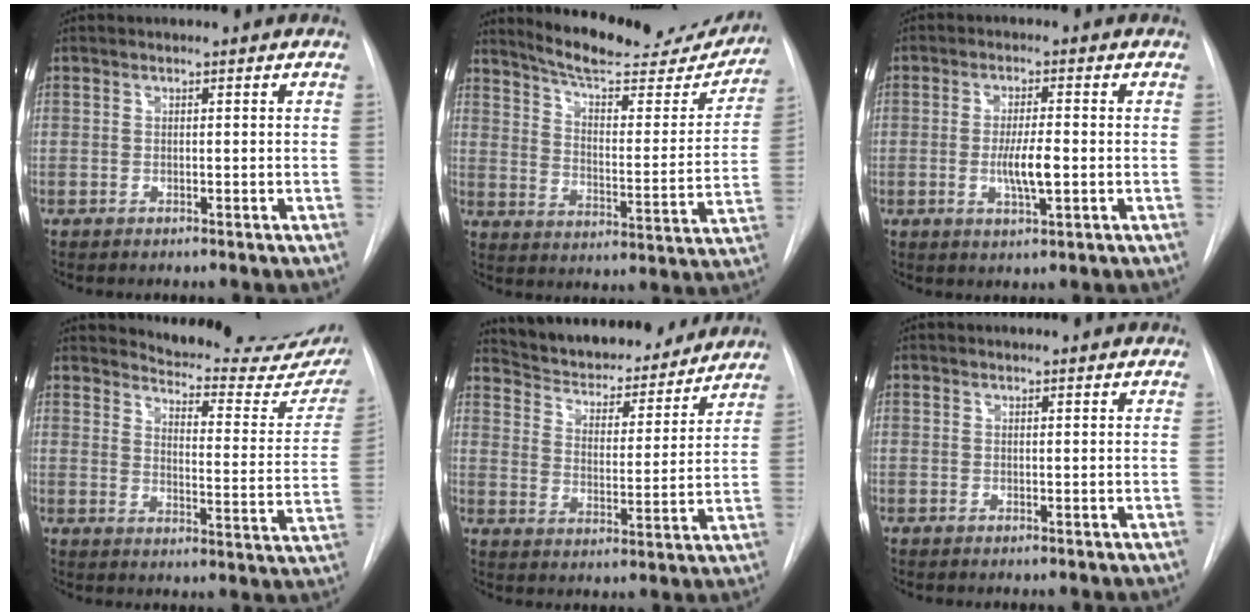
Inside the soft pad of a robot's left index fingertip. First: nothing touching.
{"total": 22.1, "force": [20.0, 4.6, 8.1], "torque": [-0.112, -0.037, 0.264]}
{"total": 5.1, "force": [-0.9, 0.7, 5.0], "torque": [-0.096, -0.008, -0.014]}
{"total": 19.9, "force": [18.8, 3.1, 5.7], "torque": [-0.063, -0.095, 0.213]}
{"total": 20.4, "force": [18.7, 5.0, 6.3], "torque": [-0.096, -0.003, 0.266]}
{"total": 1.8, "force": [1.7, 0.3, 0.3], "torque": [-0.011, 0.013, 0.019]}